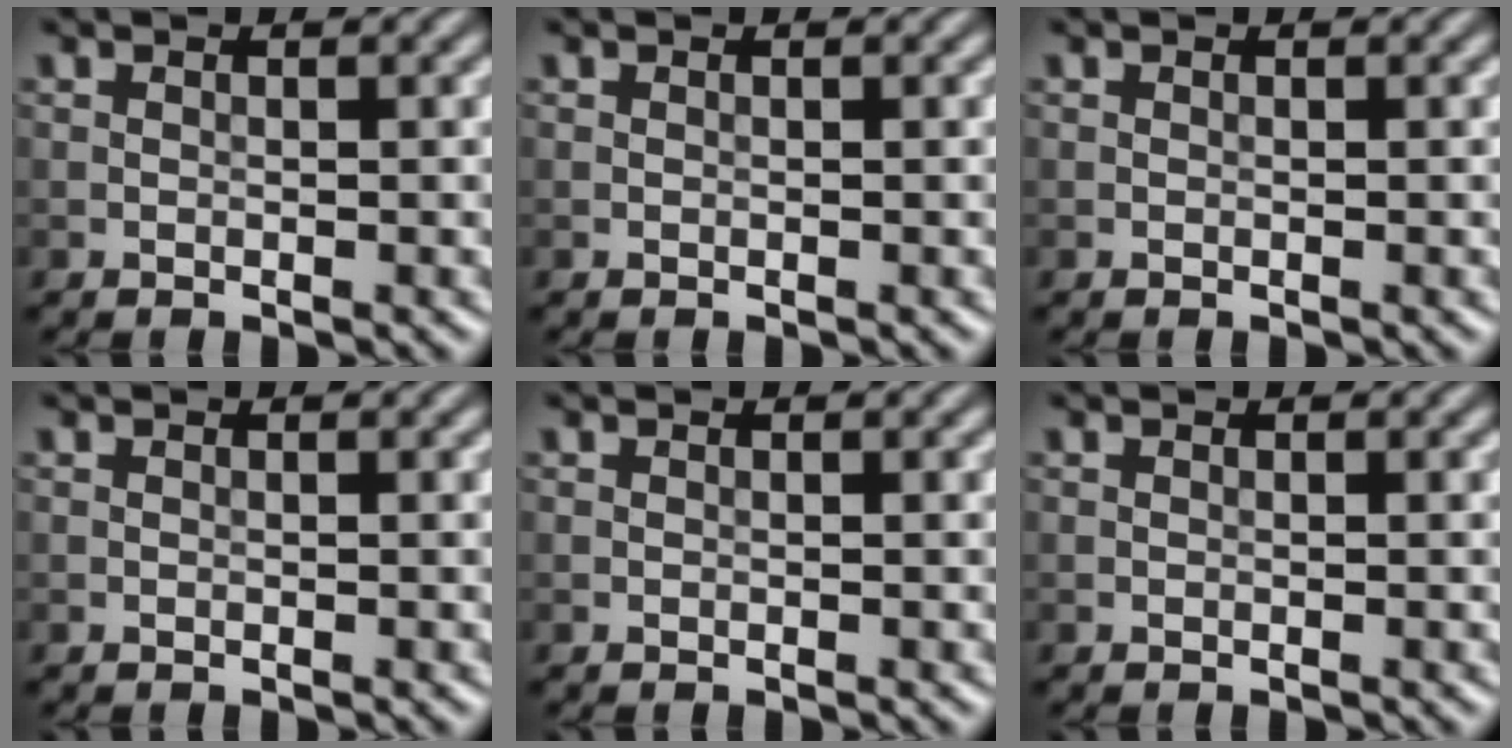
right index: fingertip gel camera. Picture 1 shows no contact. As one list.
[{"total": 0.0}, {"total": 0.0}, {"total": 0.0}, {"total": 0.0}, {"total": 0.0}]